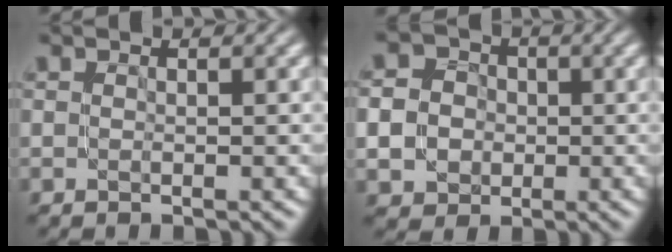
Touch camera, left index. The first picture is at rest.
{"total": 5.9, "force": [-0.2, 5.5, 2.2], "torque": [-0.044, 0.014, -0.022]}